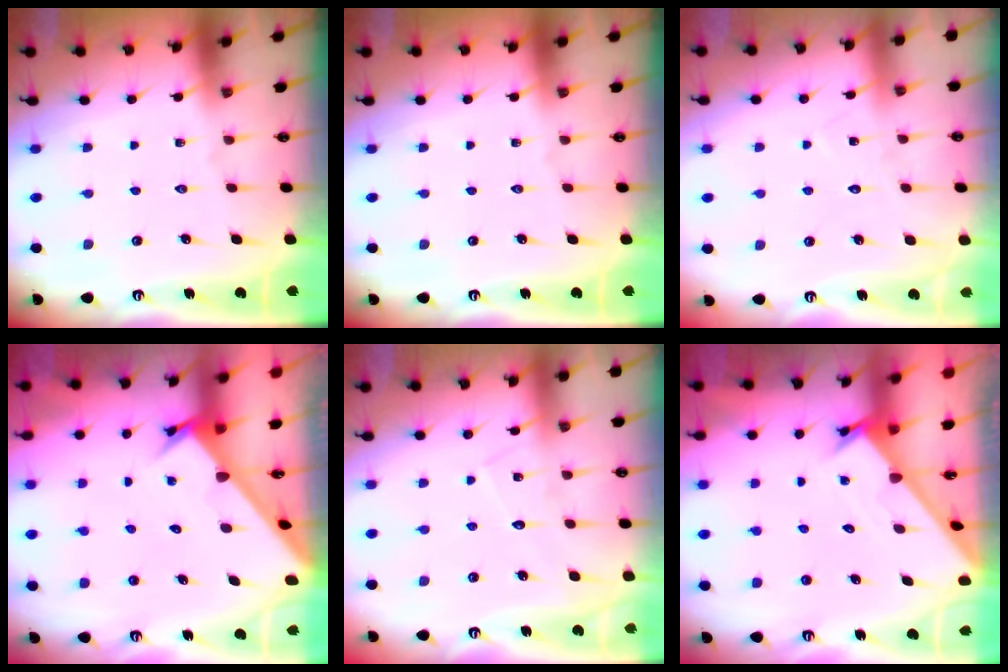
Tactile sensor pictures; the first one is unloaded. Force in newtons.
{"total": 0.0}
{"total": 6.5, "press": 6.4, "slide": 0.5}
{"total": 2.6, "press": 2.6, "slide": 0.3}
{"total": 6.5, "press": 6.5, "slide": 0.4}
{"total": 1.7, "press": 1.7, "slide": 0.1}